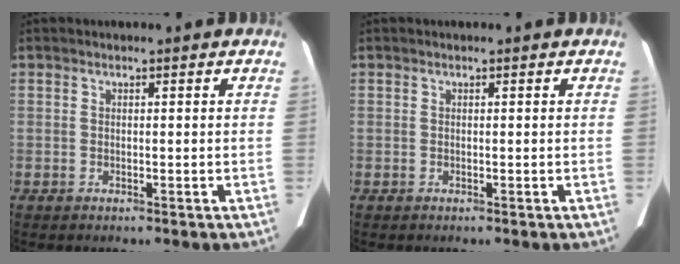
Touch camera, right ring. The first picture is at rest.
{"total": 0.0}